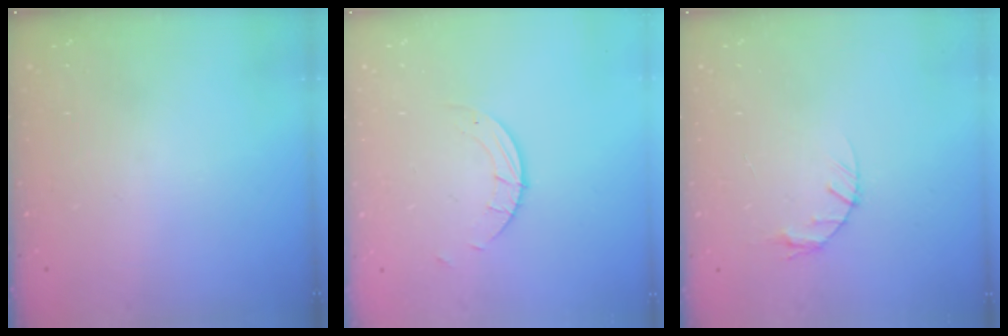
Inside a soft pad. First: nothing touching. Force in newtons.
{"total": 1.5, "press": 1.5, "slide": 0.1}
{"total": 3.3, "press": 3.2, "slide": 0.5}